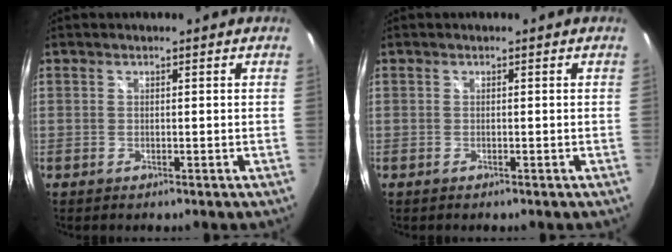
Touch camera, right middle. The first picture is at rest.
{"total": 0.0}